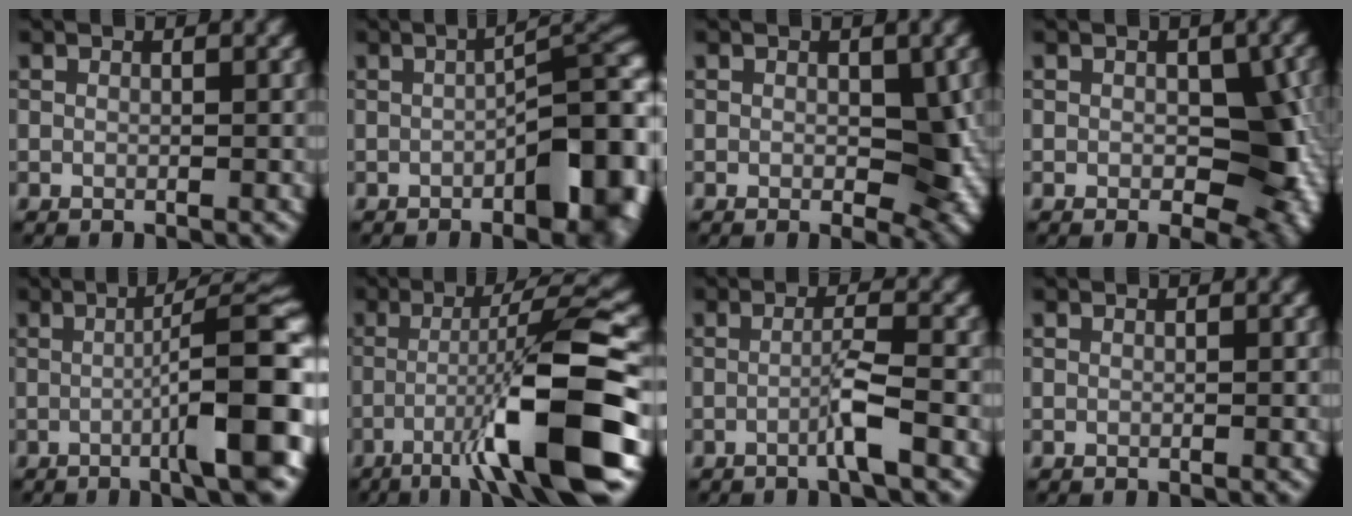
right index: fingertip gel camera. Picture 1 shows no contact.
{"total": 9.9, "force": [-2.6, 3.4, 8.9], "torque": [-0.088, -0.001, -0.034]}
{"total": 4.7, "force": [-0.2, 2.5, 3.9], "torque": [-0.041, -0.005, -0.002]}
{"total": 7.1, "force": [-0.6, 4.2, 5.6], "torque": [-0.065, -0.009, -0.009]}
{"total": 10.4, "force": [-2.0, 1.6, 10.1], "torque": [-0.124, 0.013, -0.036]}
{"total": 11.1, "force": [-4.1, 1.1, 10.2], "torque": [-0.150, 0.020, -0.067]}
{"total": 2.6, "force": [-1.0, 0.0, 2.4], "torque": [-0.041, 0.007, -0.025]}
{"total": 0.0}